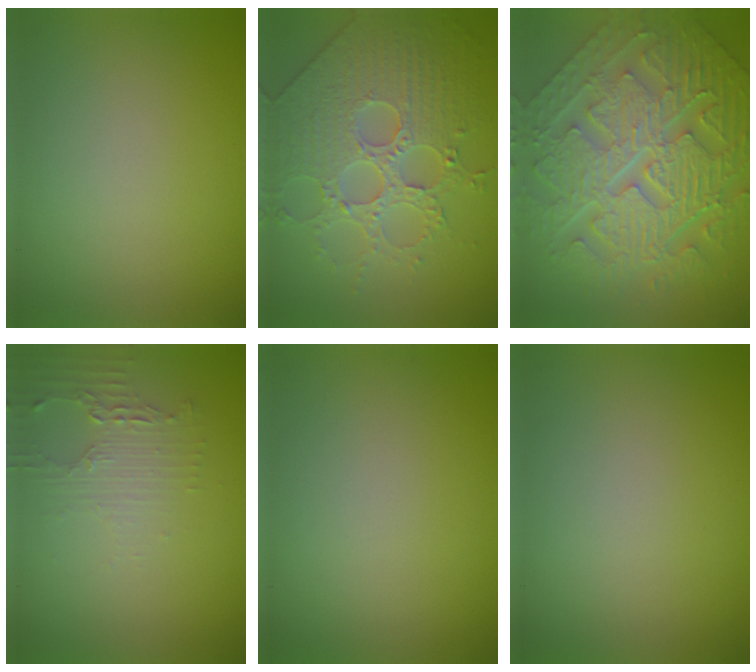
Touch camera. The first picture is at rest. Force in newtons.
{"total": 4.9, "press": 4.9, "slide": 0.4}
{"total": 11.2, "press": 7.7, "slide": 8.2}
{"total": 1.8, "press": 1.8, "slide": 0.4}
{"total": 0.0}
{"total": 0.0}